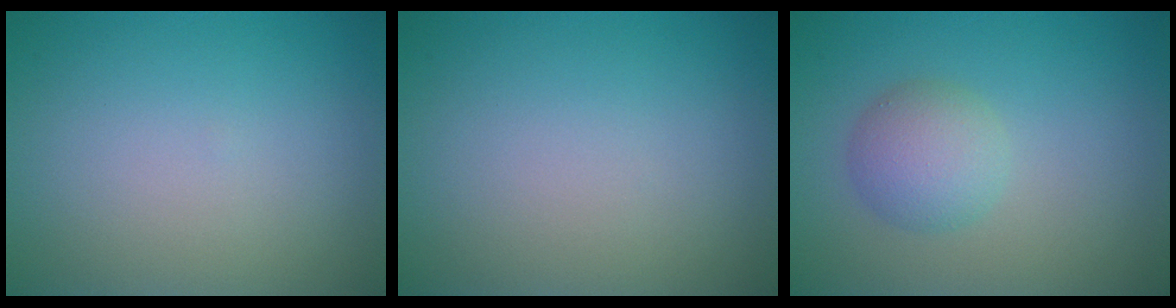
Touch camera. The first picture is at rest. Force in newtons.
{"total": 0.0}
{"total": 3.1, "press": 3.1, "slide": 0.1}